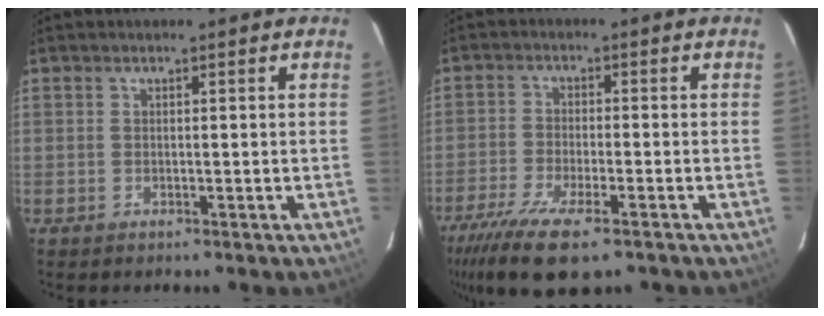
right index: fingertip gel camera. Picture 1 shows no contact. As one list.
[{"total": 12.4, "force": [-8.5, 3.3, 8.3], "torque": [-0.192, -0.044, -0.157]}]